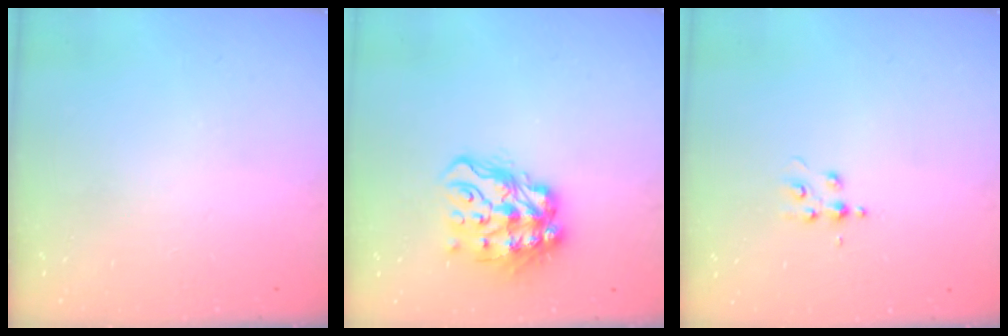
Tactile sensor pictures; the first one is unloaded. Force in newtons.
{"total": 14.4, "press": 14.3, "slide": 1.5}
{"total": 3.5, "press": 3.5, "slide": 0.4}